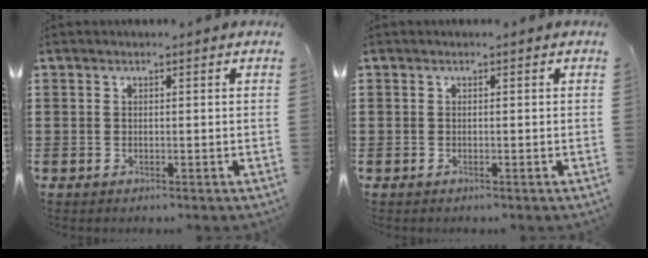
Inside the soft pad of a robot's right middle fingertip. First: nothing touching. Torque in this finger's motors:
{"motor_torque": [-1.00, 0.46, 0.04, 0.00]}